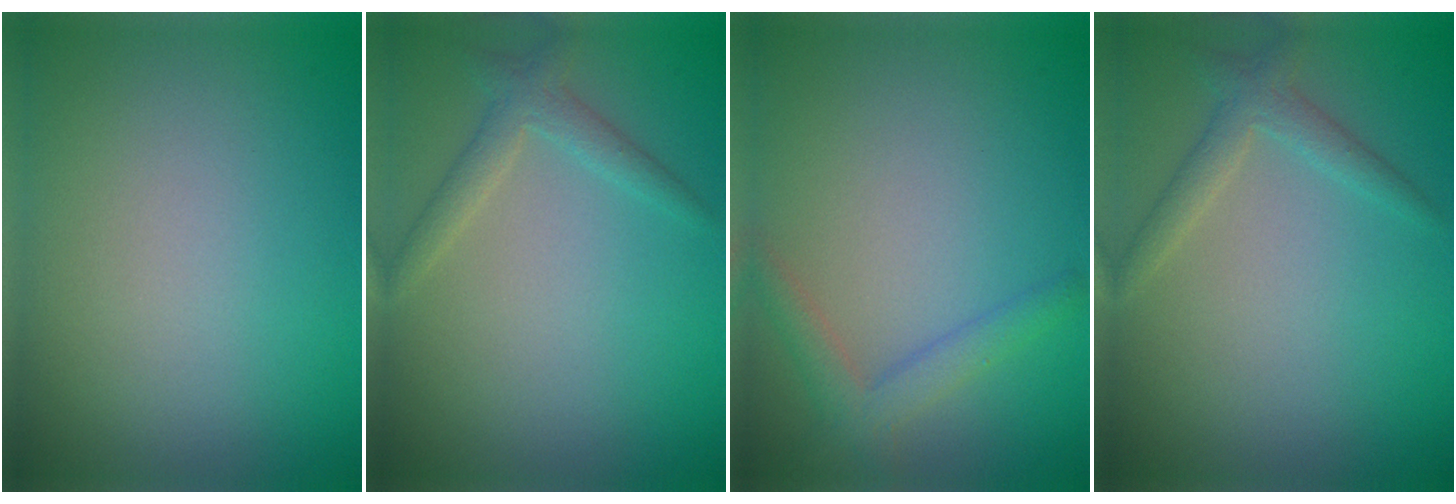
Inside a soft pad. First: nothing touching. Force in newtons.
{"total": 2.0, "press": 2.0, "slide": 0.1}
{"total": 2.3, "press": 2.3, "slide": 0.3}
{"total": 2.0, "press": 2.0, "slide": 0.1}